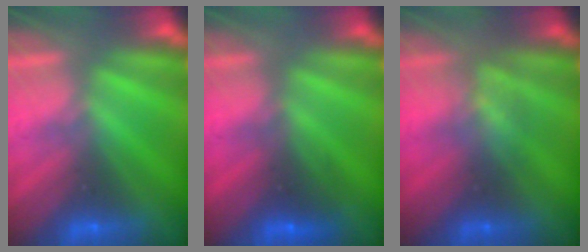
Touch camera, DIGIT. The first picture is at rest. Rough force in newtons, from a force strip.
{"total": 2.7}
{"total": 2.7}